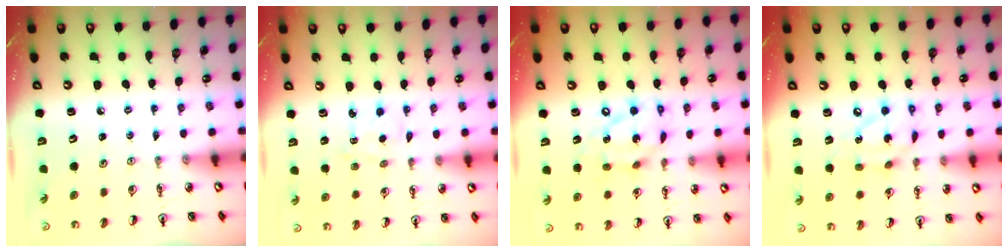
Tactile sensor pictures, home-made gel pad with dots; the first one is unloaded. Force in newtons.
{"total": 2.9, "press": 2.8, "slide": 0.4}
{"total": 13.0, "press": 12.9, "slide": 1.3}
{"total": 10.9, "press": 10.8, "slide": 0.7}